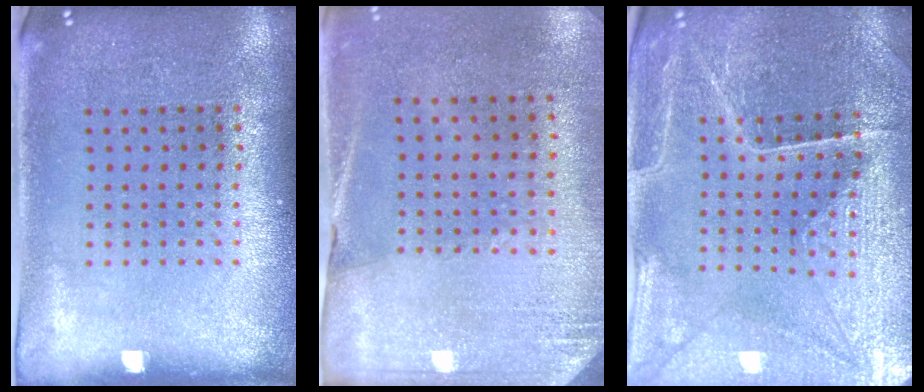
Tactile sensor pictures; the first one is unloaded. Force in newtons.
{"total": 2.6, "press": 2.3, "slide": 1.3}
{"total": 3.4, "press": 3.4, "slide": 0.3}